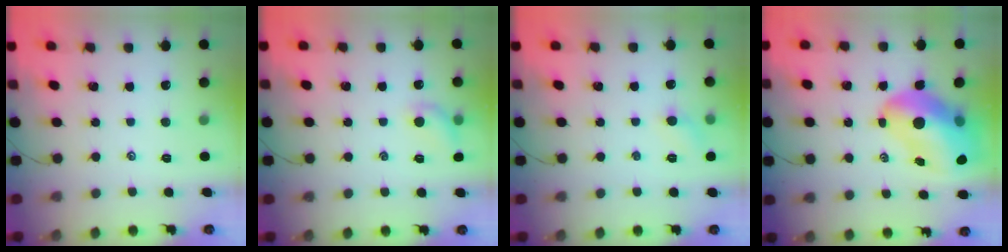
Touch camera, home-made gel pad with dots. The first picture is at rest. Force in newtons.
{"total": 7.5, "press": 7.3, "slide": 1.8}
{"total": 5.5, "press": 5.2, "slide": 1.8}
{"total": 17.8, "press": 17.2, "slide": 4.6}